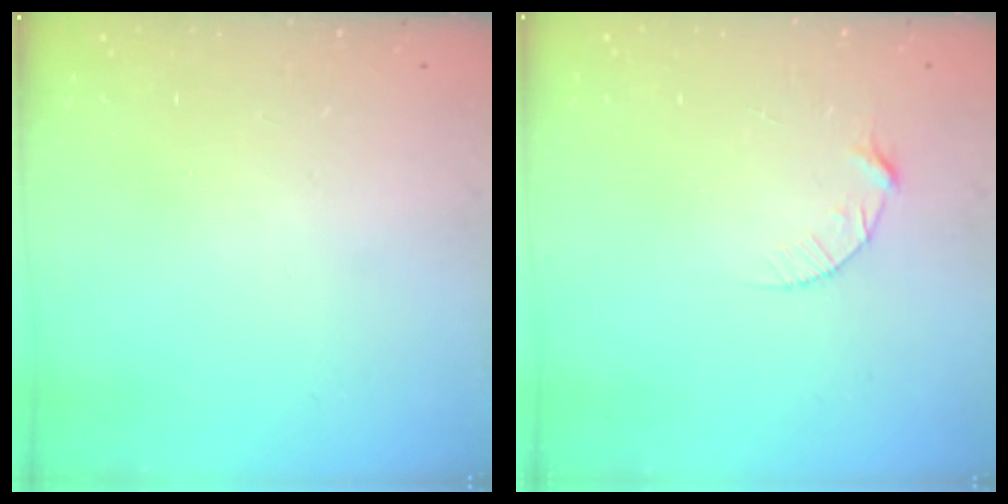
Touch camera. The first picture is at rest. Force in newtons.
{"total": 3.9, "press": 3.8, "slide": 0.5}